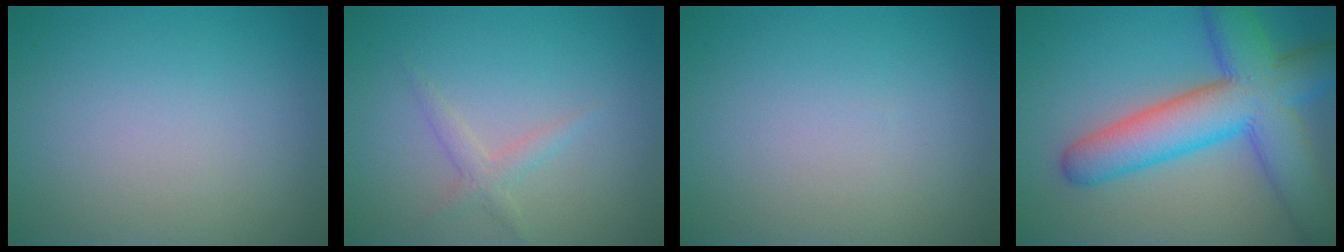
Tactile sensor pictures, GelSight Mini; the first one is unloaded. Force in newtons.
{"total": 1.5, "press": 1.5, "slide": 0.0}
{"total": 0.0}
{"total": 10.4, "press": 10.4, "slide": 0.2}